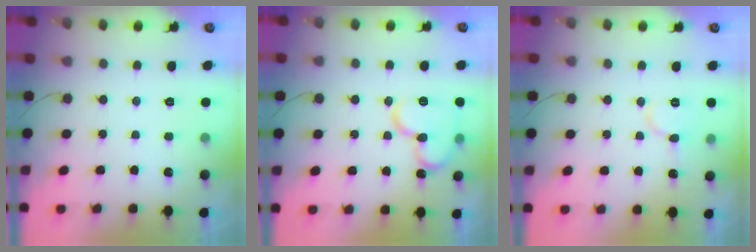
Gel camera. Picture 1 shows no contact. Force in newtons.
{"total": 13.1, "press": 13.1, "slide": 1.2}
{"total": 6.7, "press": 6.7, "slide": 0.7}